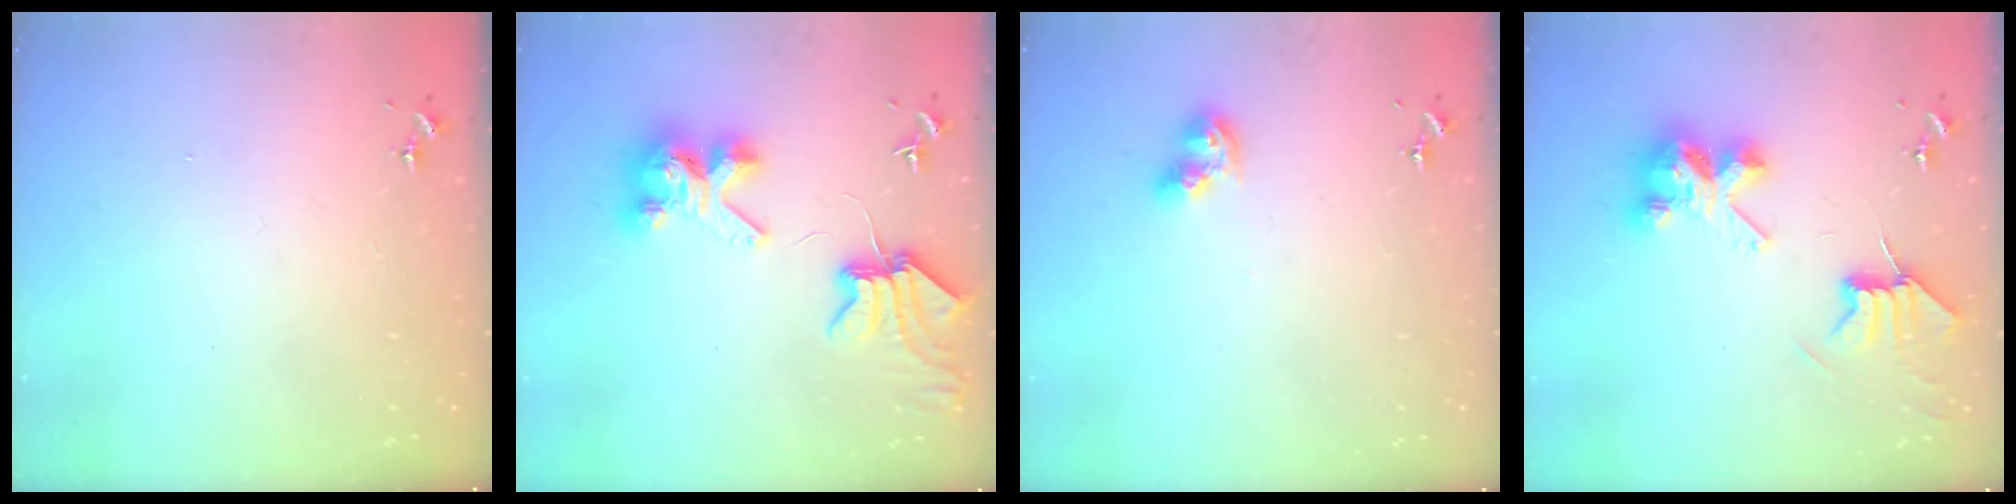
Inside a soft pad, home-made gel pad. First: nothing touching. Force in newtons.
{"total": 8.7, "press": 8.6, "slide": 1.2}
{"total": 8.7, "press": 8.6, "slide": 0.9}
{"total": 9.7, "press": 9.7, "slide": 0.5}